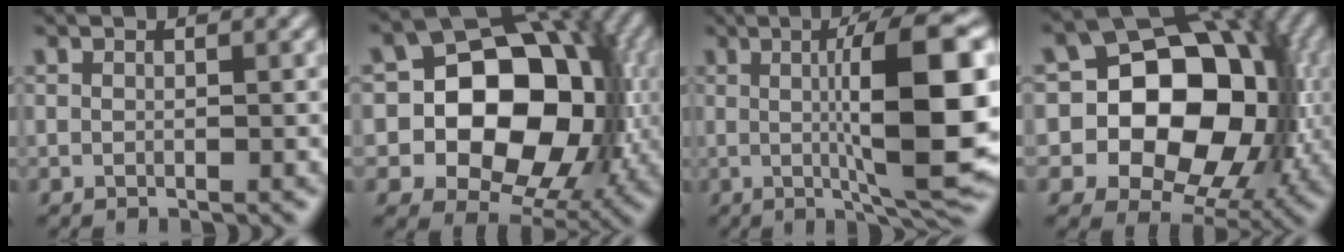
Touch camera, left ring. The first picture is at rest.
{"total": 12.9, "force": [-1.1, 9.5, 8.7], "torque": [-0.107, 0.007, -0.021]}
{"total": 10.2, "force": [0.0, 1.4, 10.1], "torque": [-0.139, 0.005, 0.013]}
{"total": 14.4, "force": [-0.7, 11.1, 9.1], "torque": [-0.112, 0.011, -0.020]}